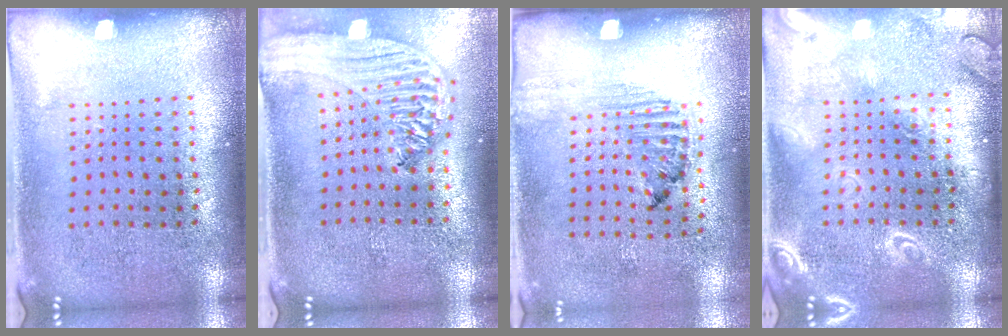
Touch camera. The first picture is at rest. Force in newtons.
{"total": 2.4, "press": 2.1, "slide": 1.1}
{"total": 1.3, "press": 1.1, "slide": 0.6}
{"total": 2.1, "press": 2.1, "slide": 0.2}